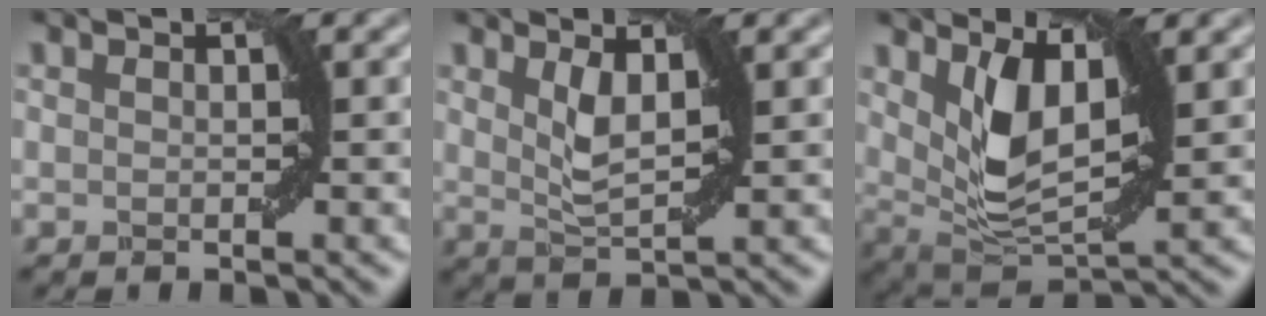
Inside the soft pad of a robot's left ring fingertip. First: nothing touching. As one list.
[{"total": 2.6, "force": [1.2, 0.8, 2.2], "torque": [-0.045, -0.007, 0.025]}, {"total": 5.8, "force": [2.0, 2.8, 4.7], "torque": [-0.096, -0.011, 0.042]}]